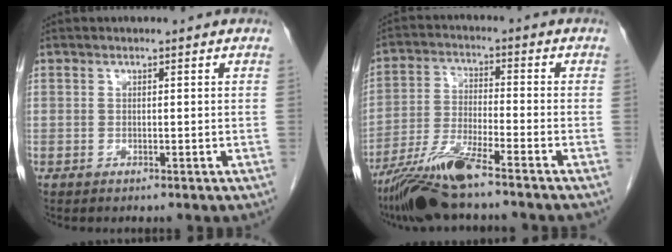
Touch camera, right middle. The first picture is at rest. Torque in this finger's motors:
{"motor_torque": [0.95, -0.93, 0.16, 0.07]}